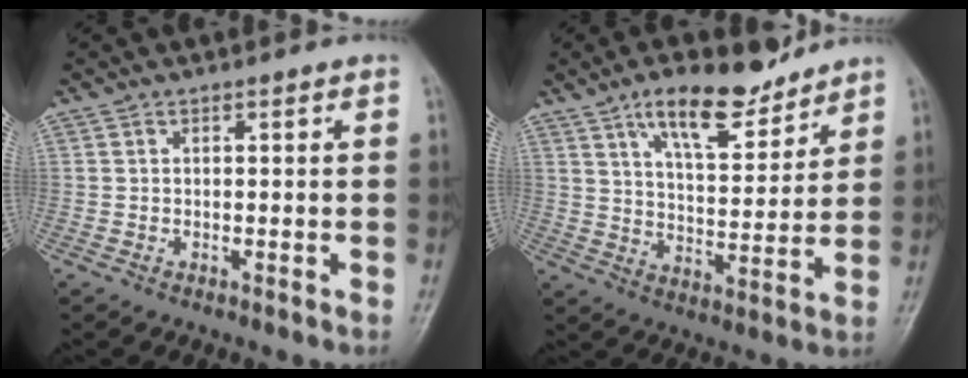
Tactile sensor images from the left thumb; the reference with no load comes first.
{"total": 12.7, "force": [8.9, 4.9, 7.6], "torque": [-0.102, -0.052, 0.152]}